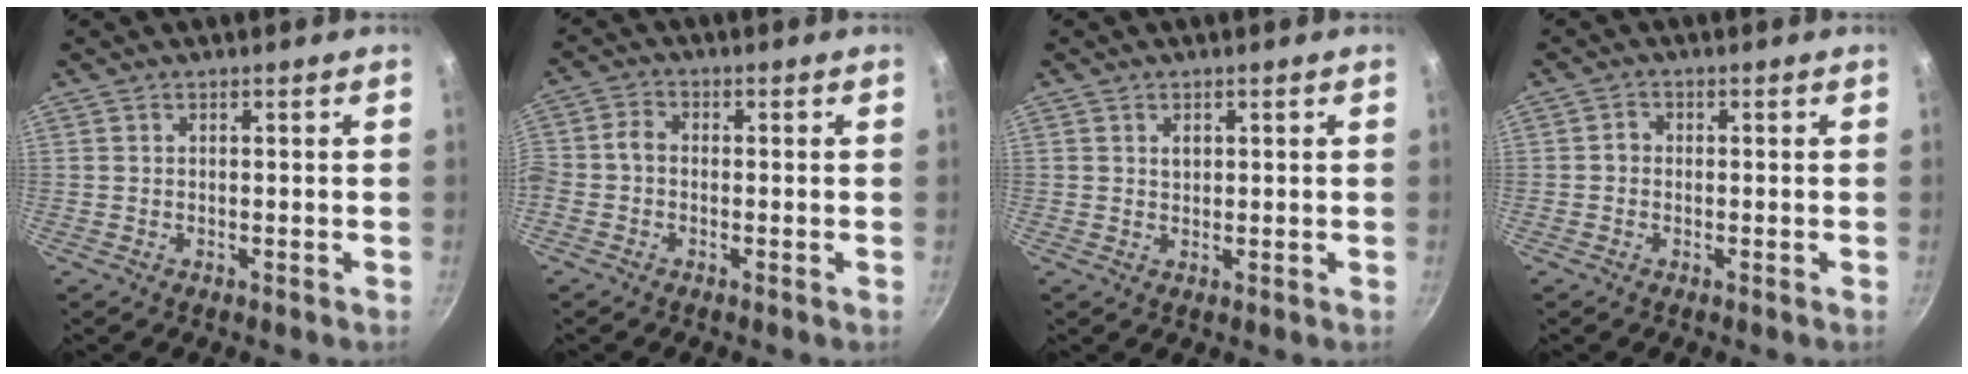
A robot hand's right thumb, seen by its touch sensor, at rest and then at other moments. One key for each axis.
{"total": 3.5, "fx": -1.1, "fy": 2.5, "fz": 2.2, "tx": -0.053, "ty": 0.017, "tz": -0.036}
{"total": 1.6, "fx": 0.6, "fy": 1.2, "fz": 0.8, "tx": -0.008, "ty": -0.001, "tz": 0.009}
{"total": 1.6, "fx": -0.3, "fy": 1.4, "fz": 0.7, "tx": -0.007, "ty": 0.008, "tz": -0.008}